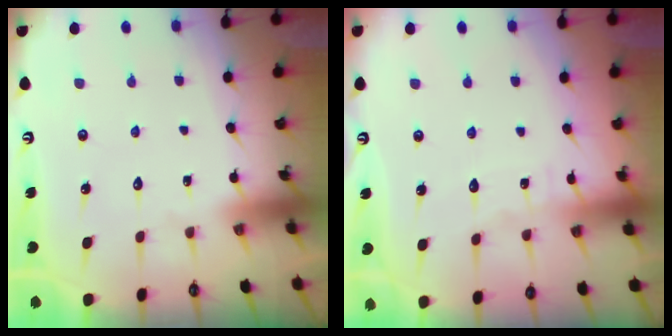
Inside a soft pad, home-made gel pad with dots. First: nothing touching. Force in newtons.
{"total": 2.9, "press": 2.8, "slide": 0.4}